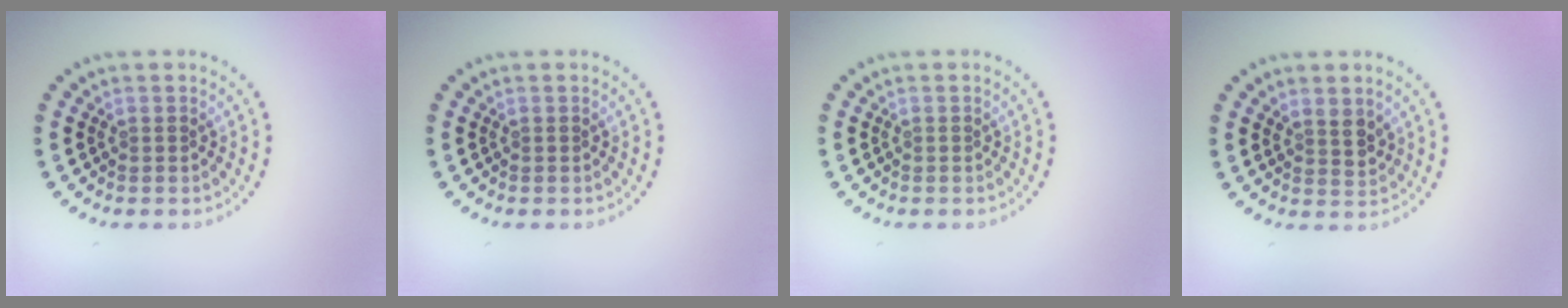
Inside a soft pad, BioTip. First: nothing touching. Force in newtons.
{"total": 0.0}
{"total": 0.0}
{"total": 2.0, "press": 1.7, "slide": 1.0}